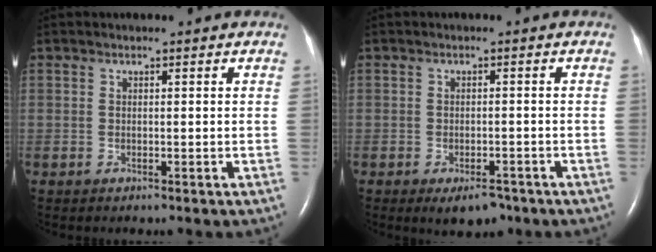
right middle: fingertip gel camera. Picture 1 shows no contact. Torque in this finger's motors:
{"motor_torque": [0.07, -0.03, 0.08, 0.02]}